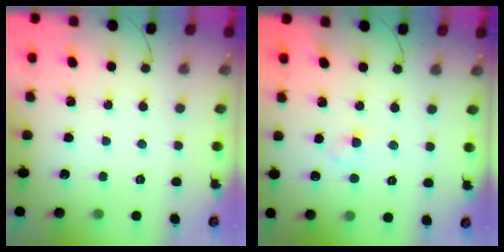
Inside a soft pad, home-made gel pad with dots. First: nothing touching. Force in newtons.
{"total": 2.2, "press": 2.0, "slide": 0.9}